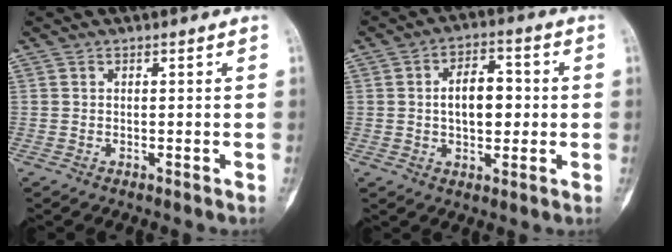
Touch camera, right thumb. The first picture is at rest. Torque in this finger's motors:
{"motor_torque": [0.63, 0.40, 0.07, -0.04, 0.23]}